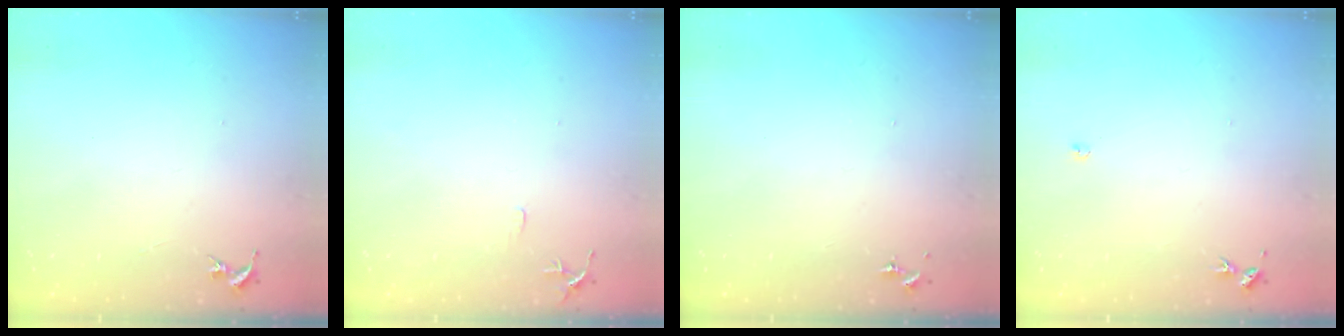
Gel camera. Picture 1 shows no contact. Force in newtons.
{"total": 5.3, "press": 5.2, "slide": 0.6}
{"total": 0.0}
{"total": 2.7, "press": 2.7, "slide": 0.5}